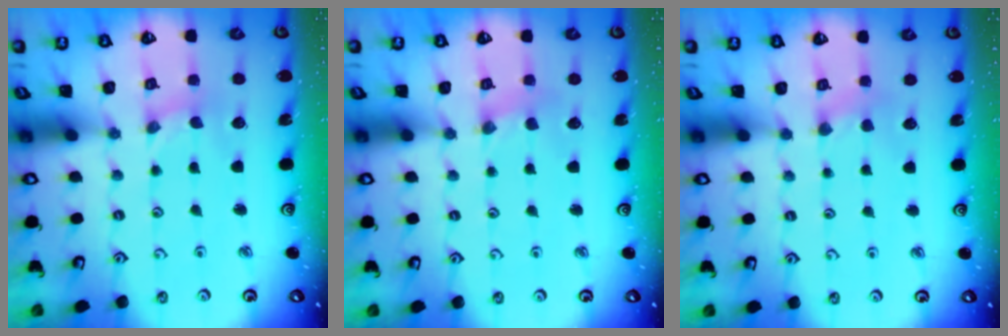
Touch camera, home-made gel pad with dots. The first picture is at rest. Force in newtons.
{"total": 2.0, "press": 2.0, "slide": 0.4}
{"total": 1.6, "press": 1.6, "slide": 0.4}